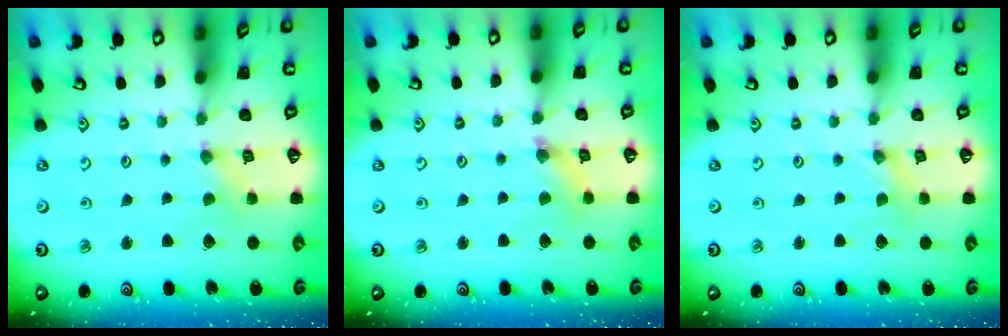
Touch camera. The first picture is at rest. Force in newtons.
{"total": 2.7, "press": 2.7, "slide": 0.4}
{"total": 0.0}